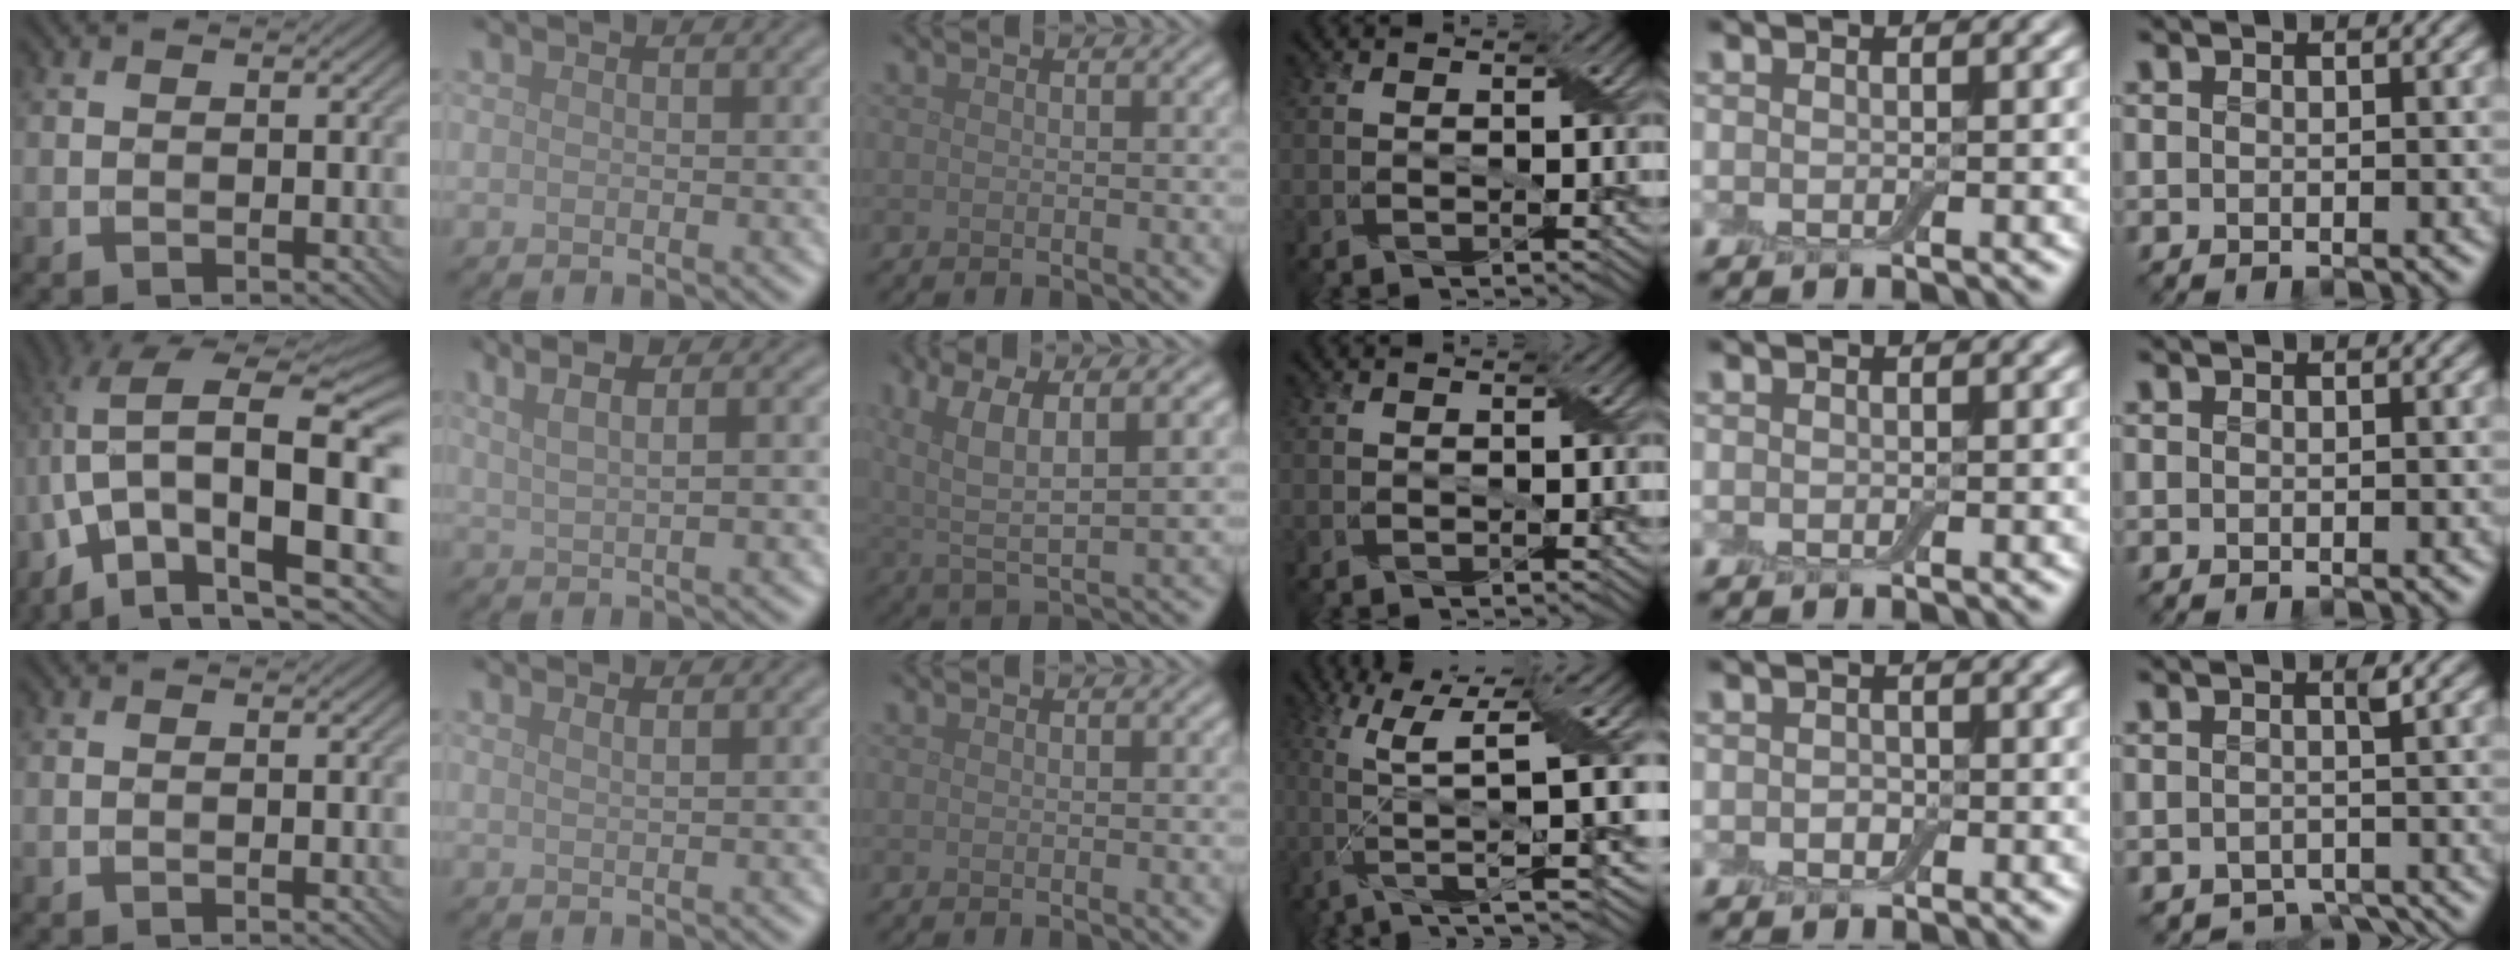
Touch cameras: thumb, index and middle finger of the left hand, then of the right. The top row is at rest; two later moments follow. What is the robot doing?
{"motion": "peel", "object": "bubble wrap"}